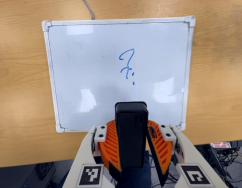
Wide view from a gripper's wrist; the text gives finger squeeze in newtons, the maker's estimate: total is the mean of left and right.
{"total": 8.7, "left": 8.2, "right": 9.3}